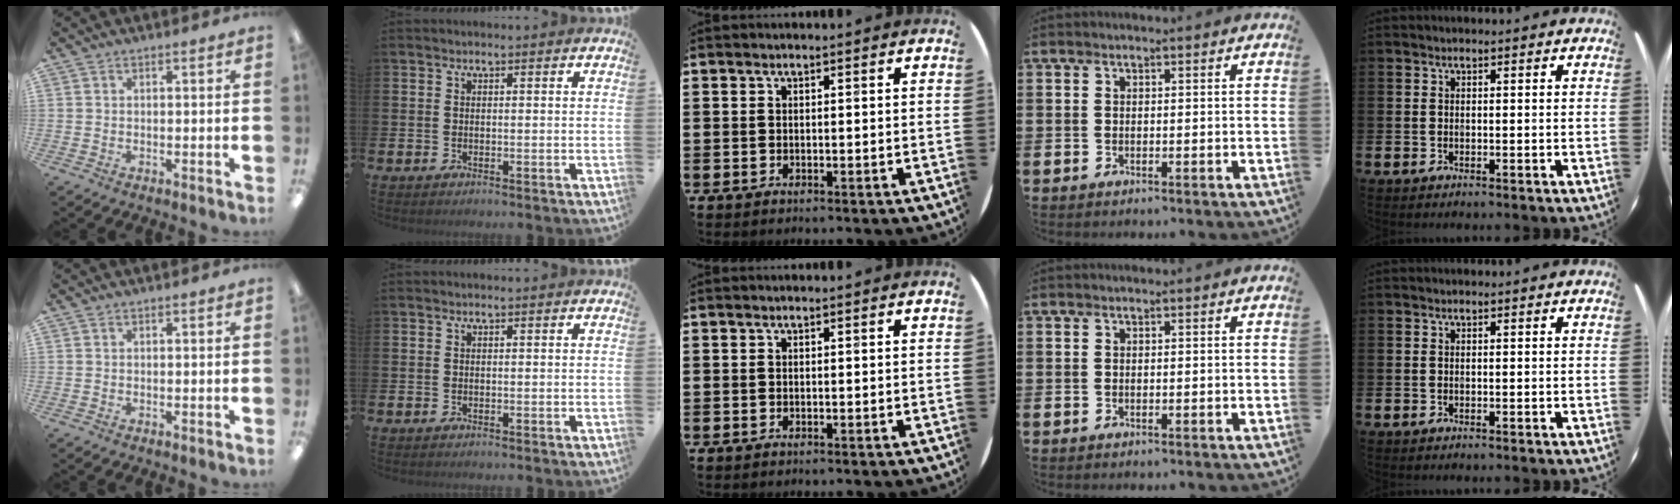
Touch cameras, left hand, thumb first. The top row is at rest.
{}